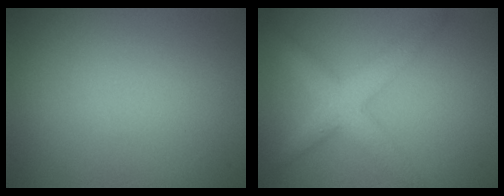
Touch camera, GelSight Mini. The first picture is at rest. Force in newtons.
{"total": 4.3, "press": 4.3, "slide": 0.1}